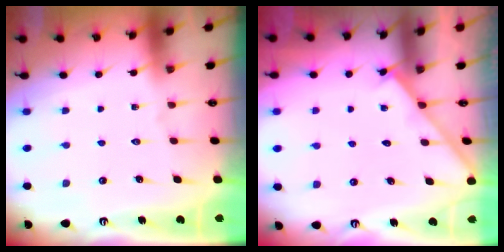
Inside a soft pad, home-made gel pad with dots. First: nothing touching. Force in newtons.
{"total": 2.0, "press": 1.9, "slide": 0.3}